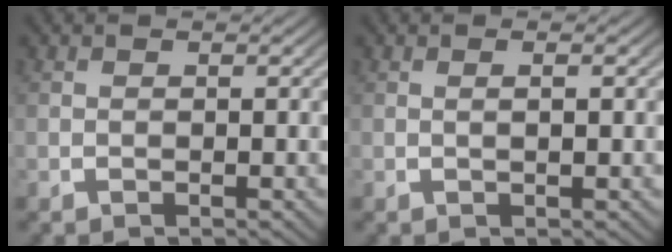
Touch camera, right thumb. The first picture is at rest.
{"total": 0.9, "force": [0.2, 0.2, 0.9], "torque": [-0.016, 0.002, 0.004]}